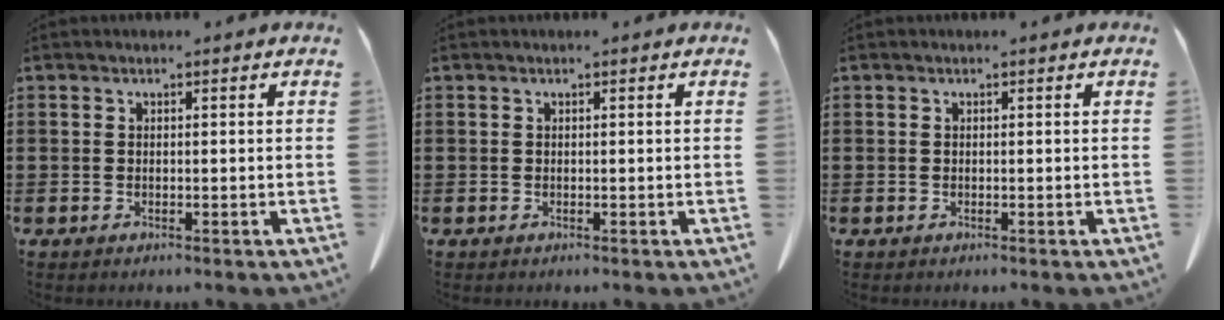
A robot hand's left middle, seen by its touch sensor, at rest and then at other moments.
{"total": 0.0}
{"total": 0.0}